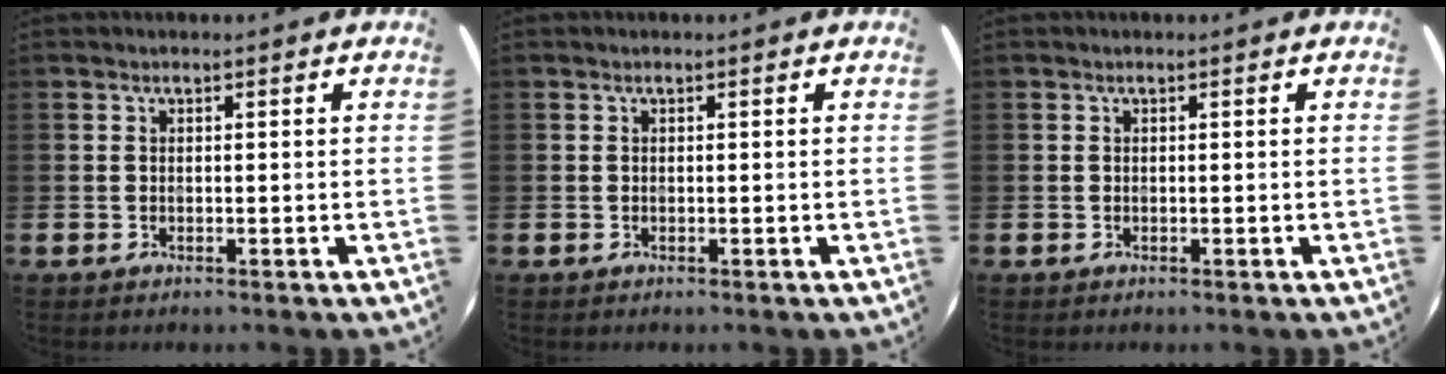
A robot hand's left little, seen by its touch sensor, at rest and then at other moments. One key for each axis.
{"total": 0.0}
{"total": 0.0}